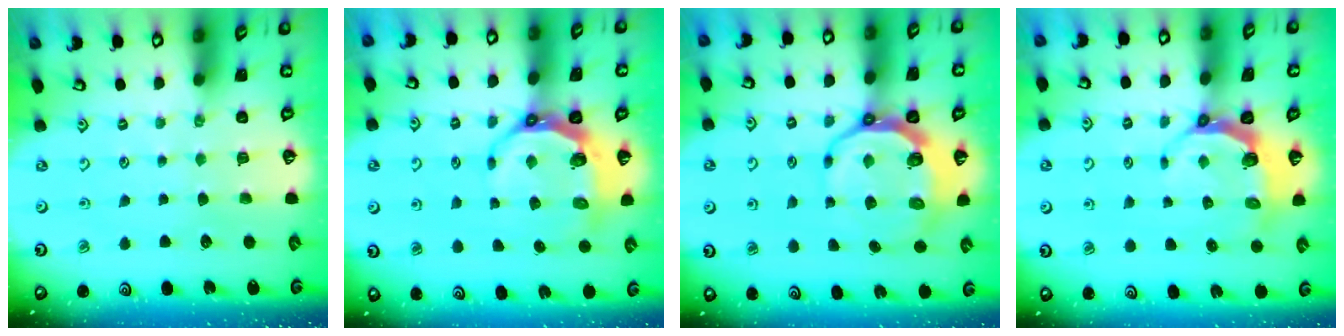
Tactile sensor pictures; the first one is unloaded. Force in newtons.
{"total": 7.0, "press": 6.2, "slide": 3.2}
{"total": 10.1, "press": 9.1, "slide": 4.4}
{"total": 5.9, "press": 5.2, "slide": 2.9}